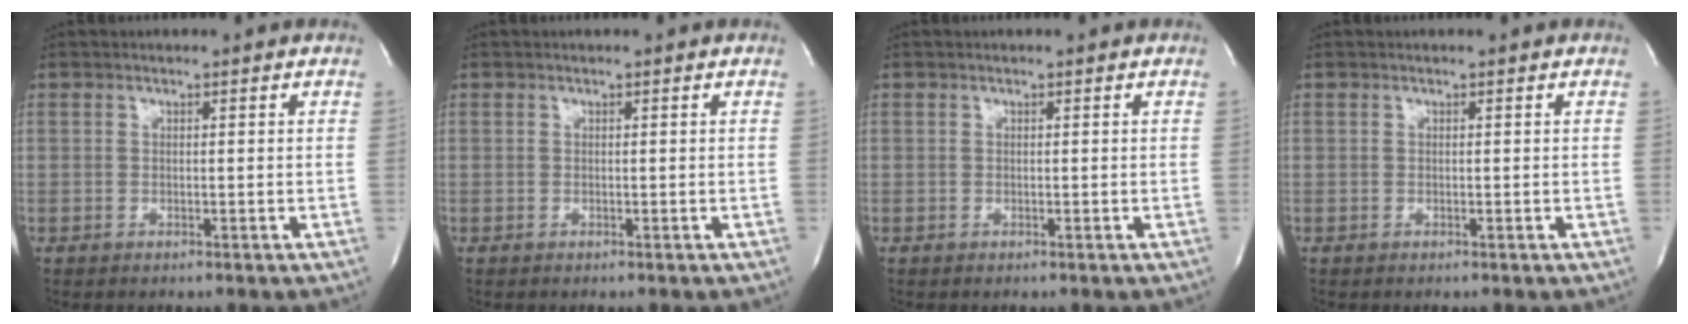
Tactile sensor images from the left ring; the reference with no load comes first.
{"total": 0.0}
{"total": 0.0}
{"total": 0.0}